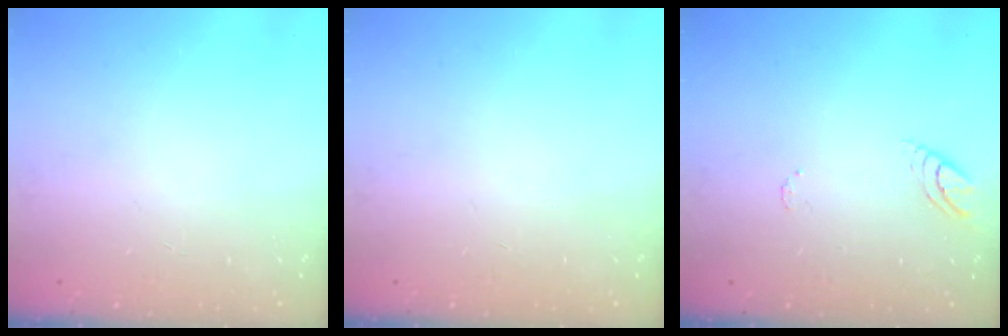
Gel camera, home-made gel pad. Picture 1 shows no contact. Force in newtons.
{"total": 0.0}
{"total": 3.9, "press": 3.9, "slide": 0.3}